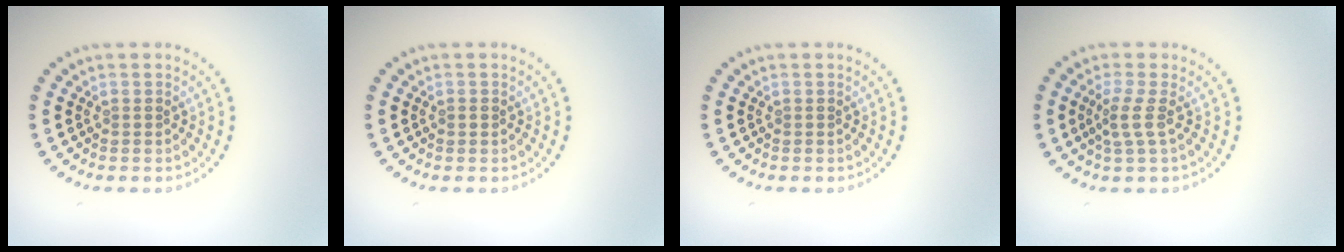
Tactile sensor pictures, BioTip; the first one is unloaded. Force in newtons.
{"total": 0.6, "press": 0.6, "slide": 0.1}
{"total": 0.0}
{"total": 2.0, "press": 1.5, "slide": 1.3}